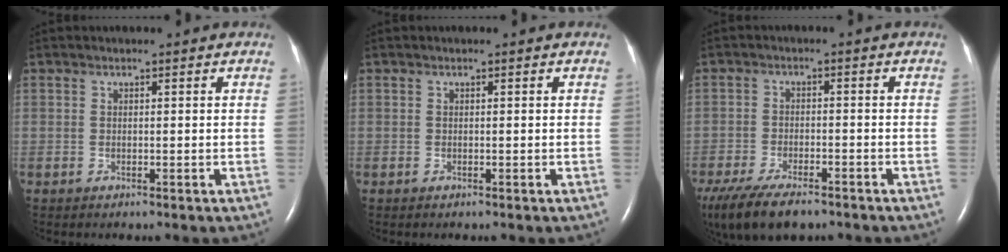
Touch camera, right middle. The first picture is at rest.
{"total": 0.0}
{"total": 12.8, "force": [-9.5, 4.3, 7.4], "torque": [-0.157, -0.023, -0.153]}